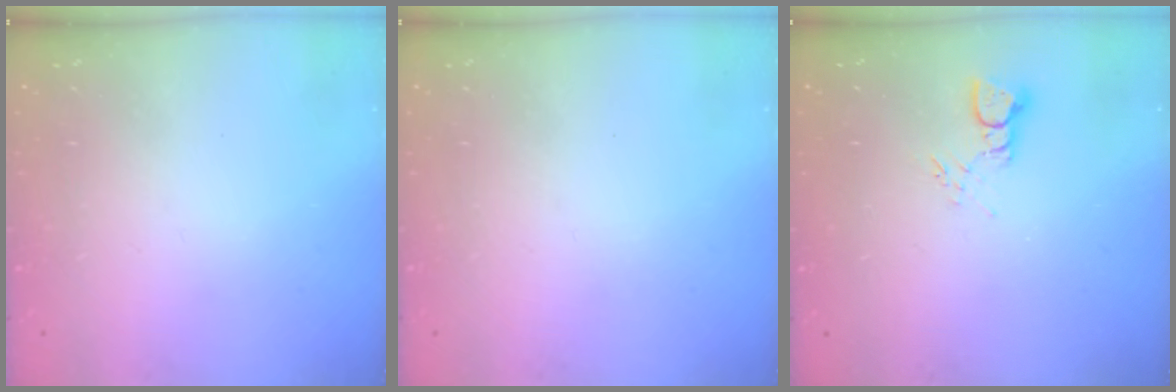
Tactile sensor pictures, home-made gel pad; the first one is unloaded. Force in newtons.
{"total": 0.0}
{"total": 3.3, "press": 3.3, "slide": 0.4}